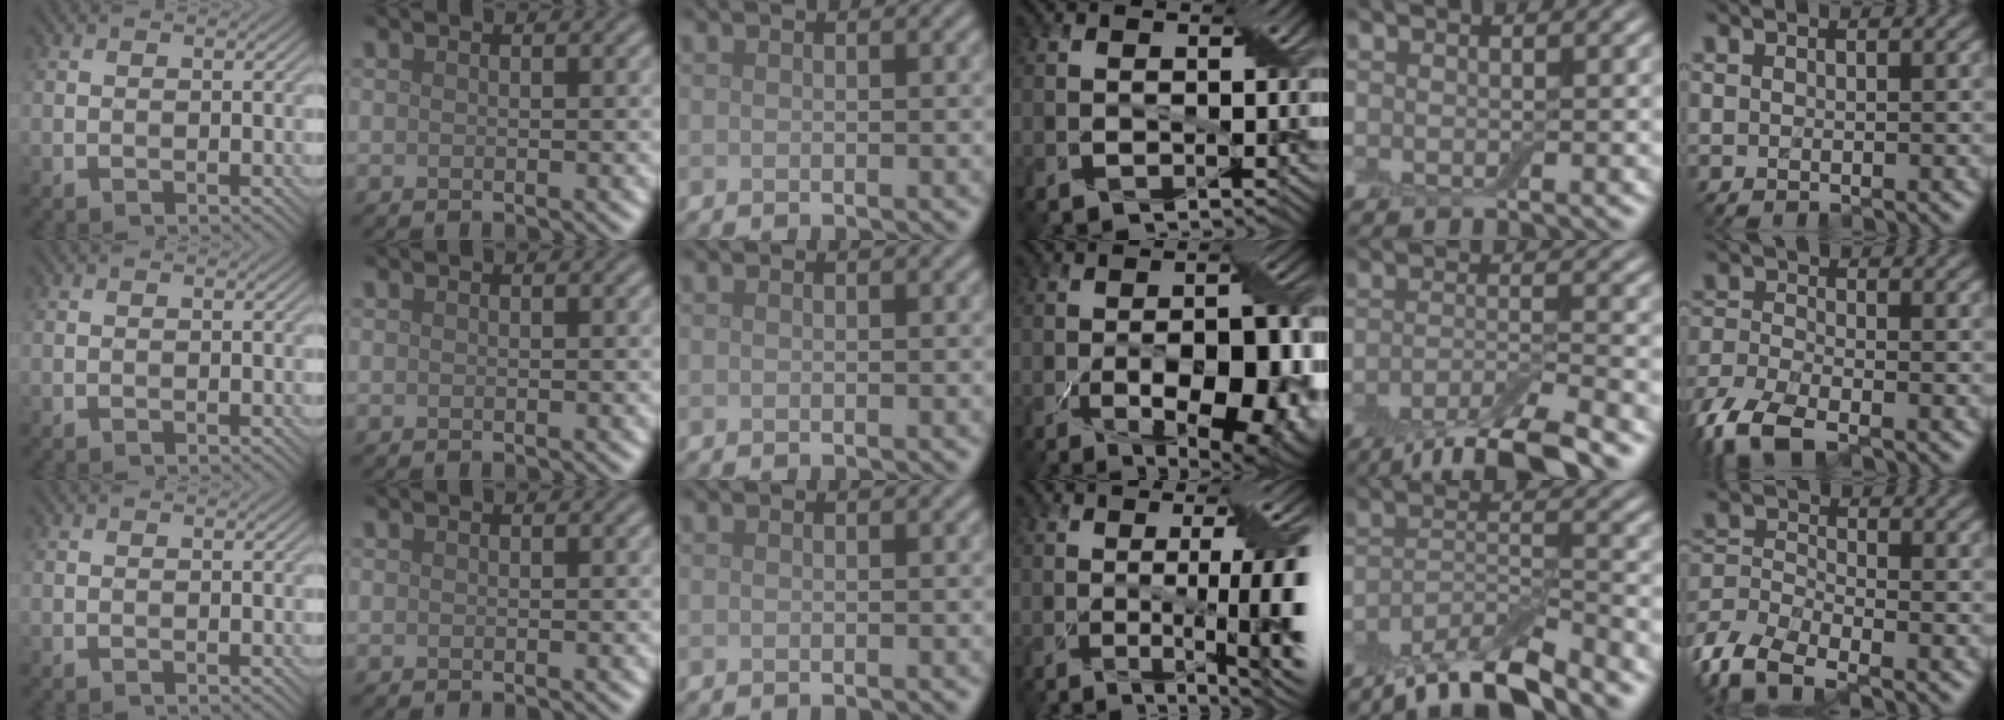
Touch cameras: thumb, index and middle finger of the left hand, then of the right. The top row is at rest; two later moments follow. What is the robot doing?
{"motion": "insert", "object": "drawer"}